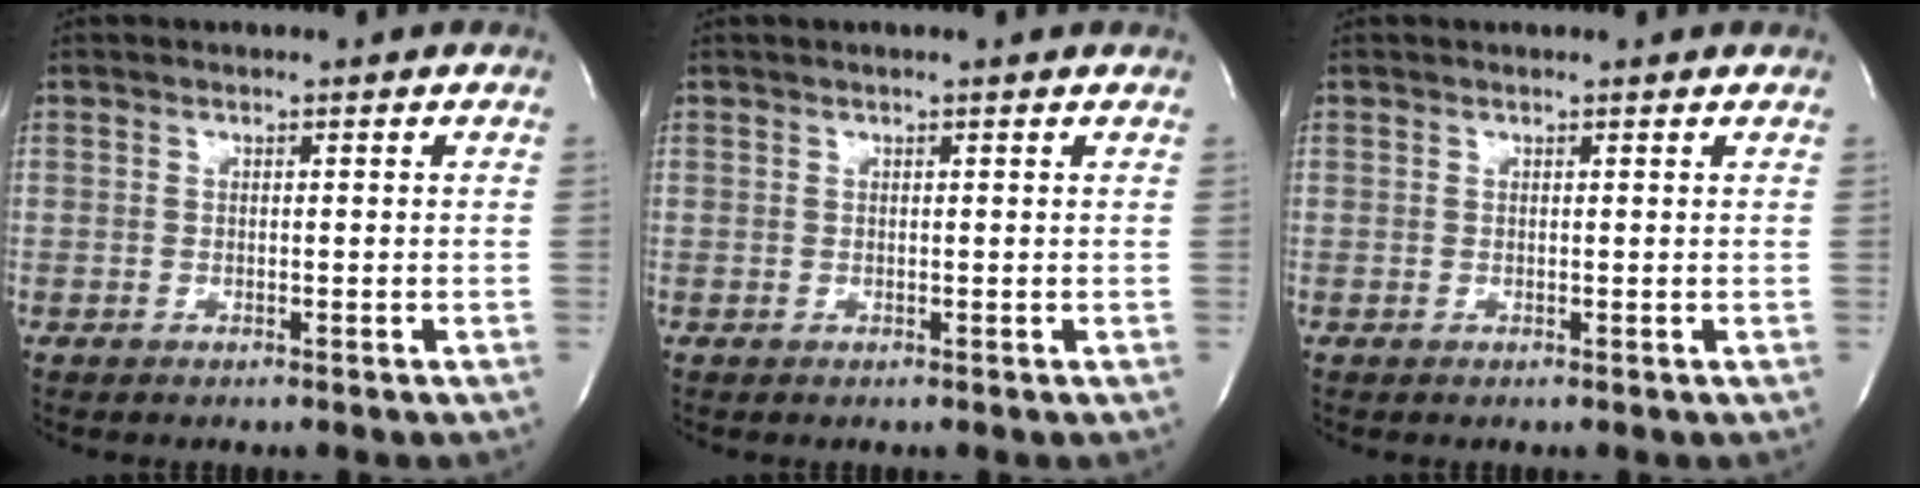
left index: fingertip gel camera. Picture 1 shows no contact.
{"total": 1.6, "force": [1.4, -0.2, 0.7], "torque": [-0.016, 0.010, 0.018]}
{"total": 1.9, "force": [1.9, 0.1, 0.3], "torque": [-0.012, 0.010, 0.017]}